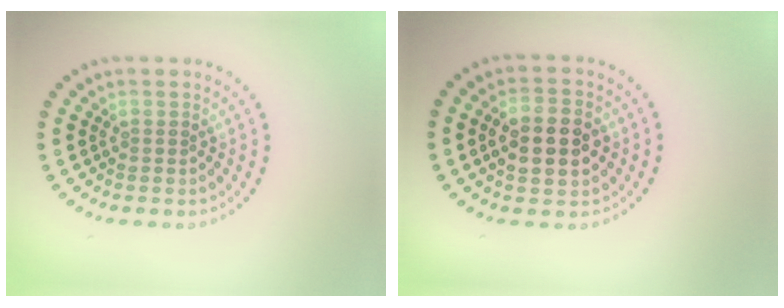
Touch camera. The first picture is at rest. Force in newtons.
{"total": 5.0, "press": 5.0, "slide": 0.2}